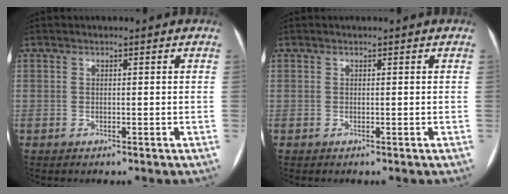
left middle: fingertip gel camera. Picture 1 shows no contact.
{"total": 0.0}